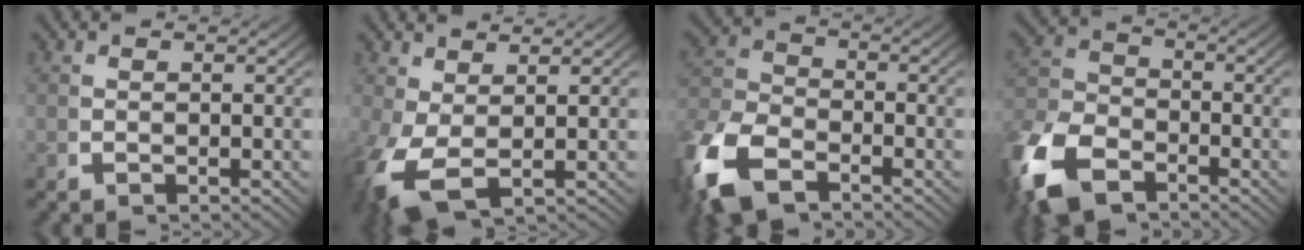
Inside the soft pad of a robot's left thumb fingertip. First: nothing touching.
{"total": 5.0, "force": [-0.4, 2.6, 4.3], "torque": [-0.099, -0.021, 0.013]}
{"total": 7.2, "force": [-3.8, 4.5, 4.2], "torque": [-0.099, -0.022, -0.058]}
{"total": 8.2, "force": [-4.6, 5.2, 4.5], "torque": [-0.101, -0.029, -0.068]}